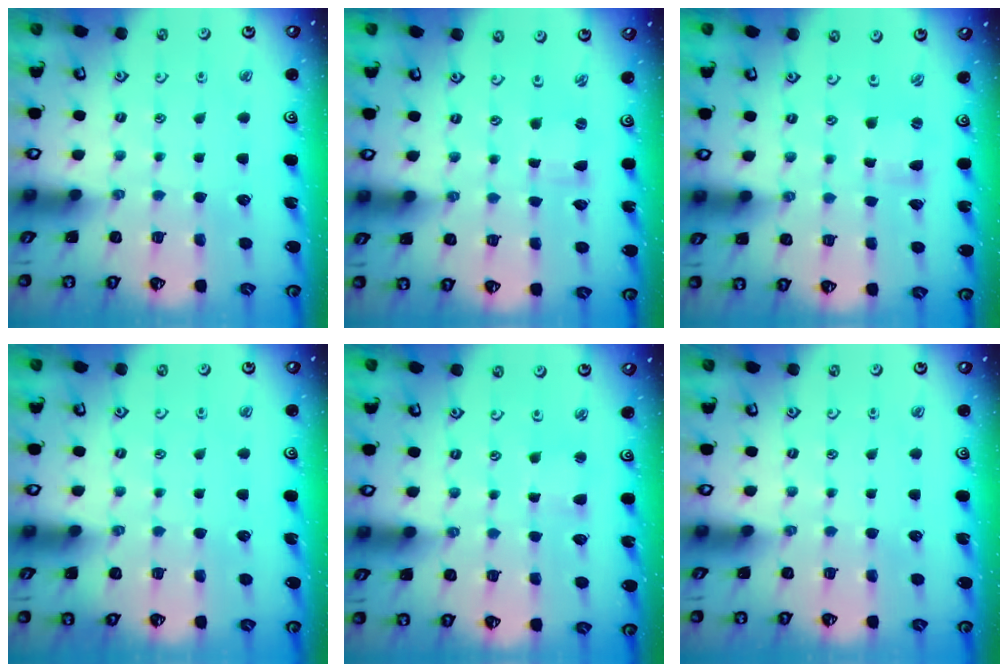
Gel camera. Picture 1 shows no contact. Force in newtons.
{"total": 0.0}
{"total": 0.6, "press": 0.6, "slide": 0.2}
{"total": 0.0}
{"total": 2.2, "press": 2.2, "slide": 0.2}
{"total": 0.0}